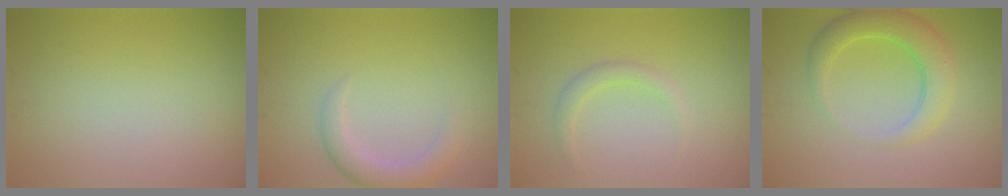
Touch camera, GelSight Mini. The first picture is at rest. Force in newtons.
{"total": 2.7, "press": 2.7, "slide": 0.2}
{"total": 1.5, "press": 1.5, "slide": 0.1}
{"total": 4.3, "press": 4.3, "slide": 0.2}